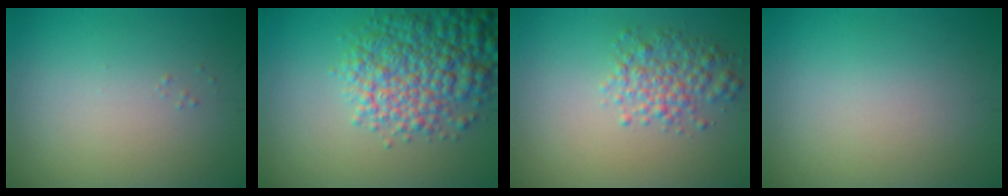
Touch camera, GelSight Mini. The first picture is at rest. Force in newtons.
{"total": 7.3, "press": 7.3, "slide": 0.2}
{"total": 3.1, "press": 3.1, "slide": 0.0}
{"total": 0.0}